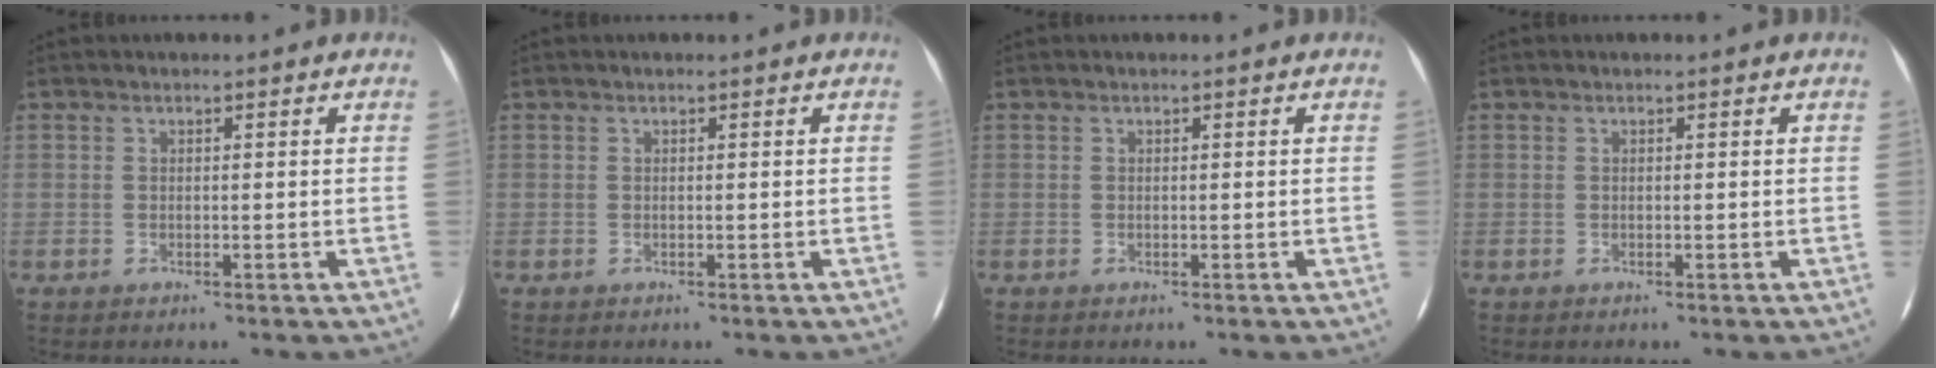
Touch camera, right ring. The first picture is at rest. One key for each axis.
{"total": 0.0}
{"total": 0.0}
{"total": 0.0}